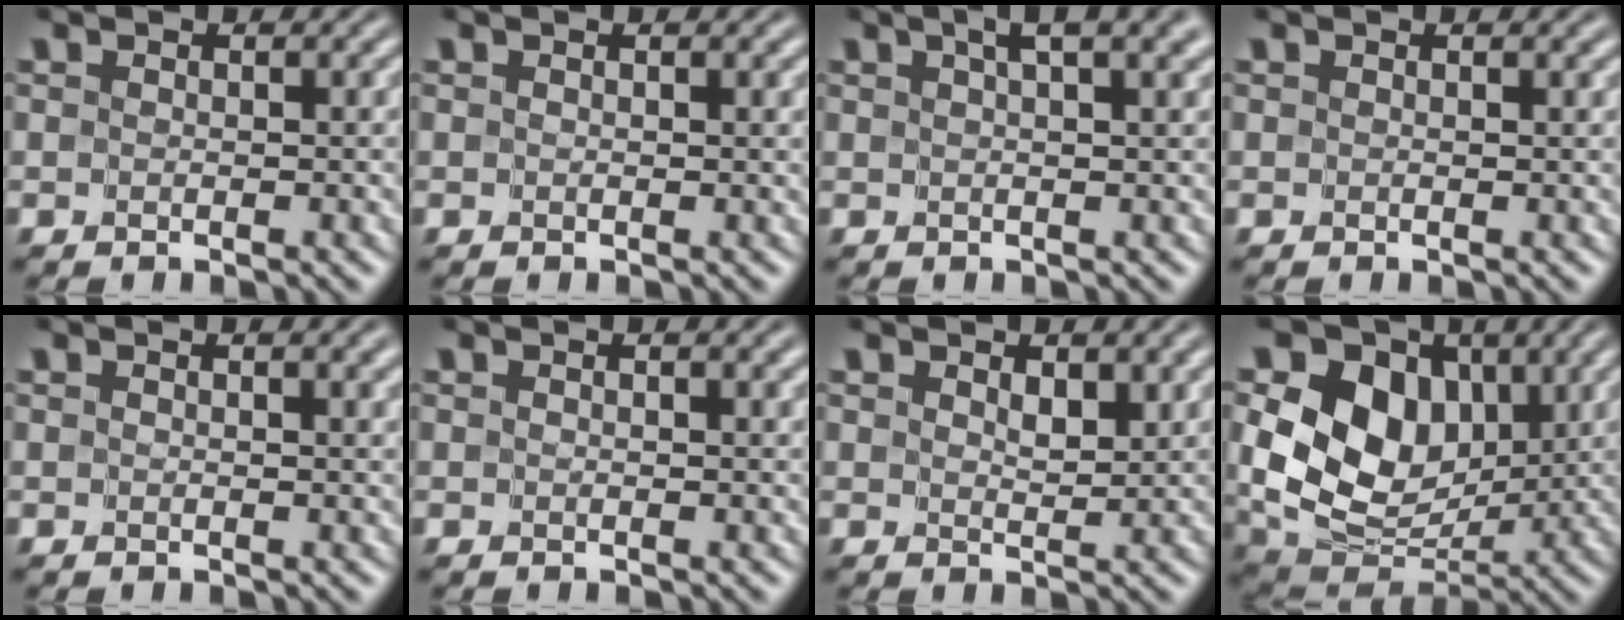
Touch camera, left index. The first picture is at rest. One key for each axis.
{"total": 0.8, "fx": 0.5, "fy": 0.0, "fz": 0.7, "tx": -0.006, "ty": -0.002, "tz": 0.008}
{"total": 4.8, "fx": 3.1, "fy": 1.3, "fz": 3.5, "tx": -0.038, "ty": 0.013, "tz": 0.032}
{"total": 1.1, "fx": 0.8, "fy": 0.3, "fz": 0.7, "tx": -0.006, "ty": -0.004, "tz": 0.010}
{"total": 2.7, "fx": 1.3, "fy": 0.8, "fz": 2.2, "tx": -0.021, "ty": 0.002, "tz": 0.010}
{"total": 1.8, "fx": 1.0, "fy": 0.4, "fz": 1.5, "tx": -0.015, "ty": -0.001, "tz": 0.011}
{"total": 1.7, "fx": 1.1, "fy": 0.7, "fz": 1.2, "tx": -0.017, "ty": -0.006, "tz": 0.024}
{"total": 10.8, "fx": 2.1, "fy": 8.0, "fz": 7.0, "tx": -0.139, "ty": -0.010, "tz": 0.036}